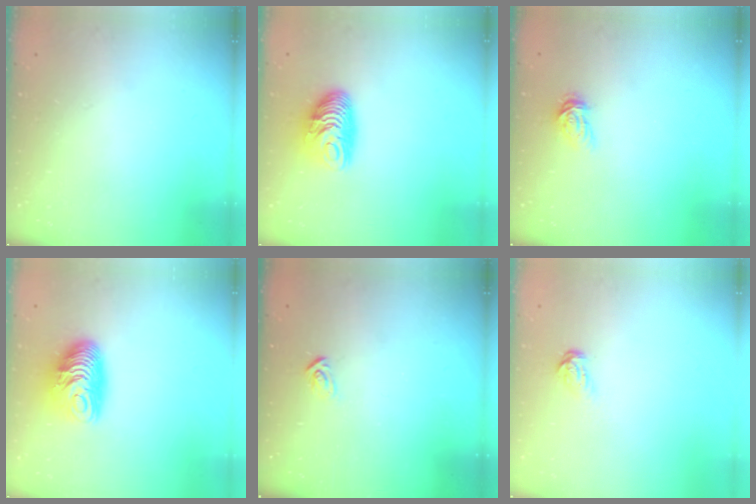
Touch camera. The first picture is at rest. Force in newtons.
{"total": 8.9, "press": 8.9, "slide": 0.3}
{"total": 3.6, "press": 3.6, "slide": 0.1}
{"total": 10.9, "press": 10.9, "slide": 0.8}
{"total": 2.9, "press": 2.9, "slide": 0.3}
{"total": 4.0, "press": 3.9, "slide": 0.4}